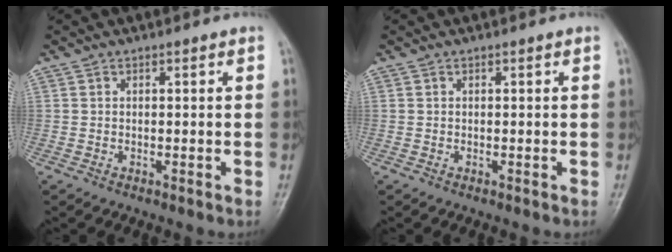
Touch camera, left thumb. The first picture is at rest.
{"total": 0.0}